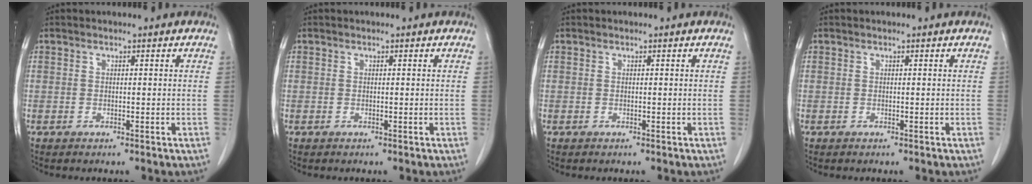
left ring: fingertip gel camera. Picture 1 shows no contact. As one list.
[{"total": 0.0}, {"total": 0.0}, {"total": 0.0}]